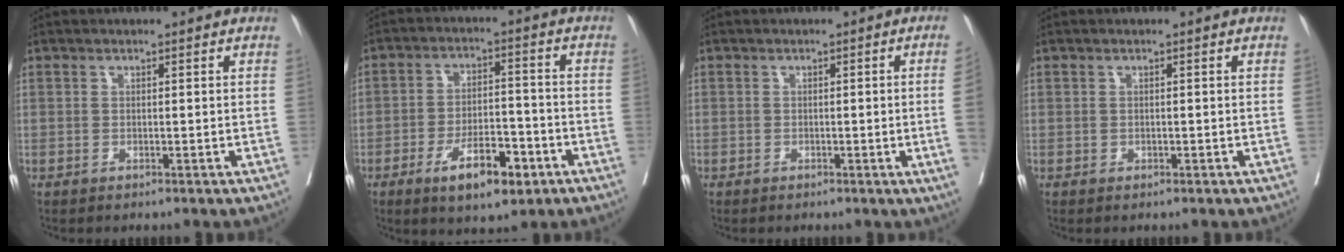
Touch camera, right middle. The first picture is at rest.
{"total": 9.1, "force": [-4.7, 3.5, 6.9], "torque": [-0.117, 0.002, -0.072]}
{"total": 3.3, "force": [-0.5, -1.2, 3.0], "torque": [-0.040, -0.005, -0.005]}
{"total": 0.0}